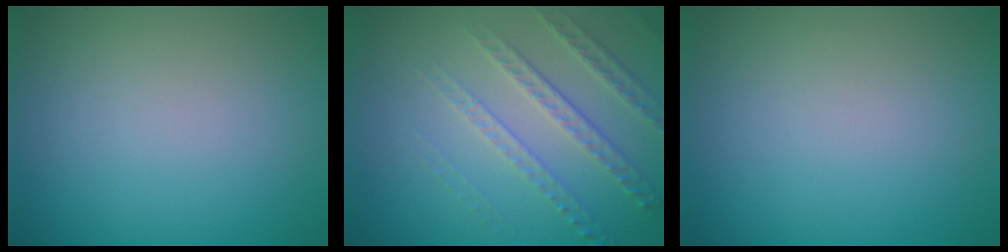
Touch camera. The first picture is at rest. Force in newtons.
{"total": 4.0, "press": 3.1, "slide": 2.5}
{"total": 0.0}